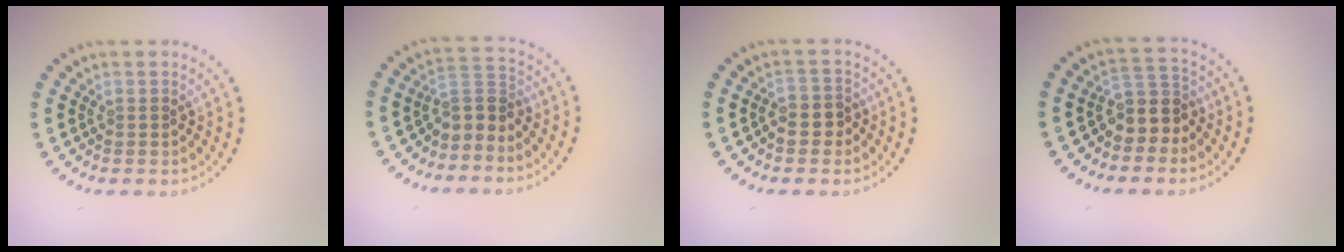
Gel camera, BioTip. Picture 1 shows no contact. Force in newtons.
{"total": 2.7, "press": 2.0, "slide": 1.9}
{"total": 2.5, "press": 2.3, "slide": 1.0}
{"total": 3.2, "press": 2.6, "slide": 1.9}